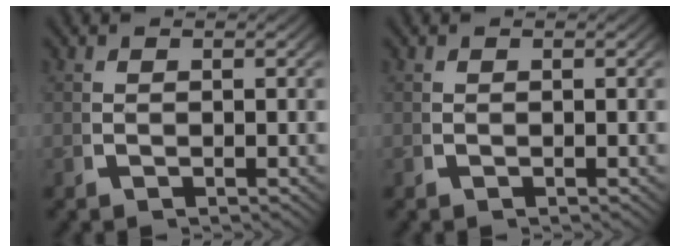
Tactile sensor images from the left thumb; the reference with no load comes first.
{"total": 0.0}